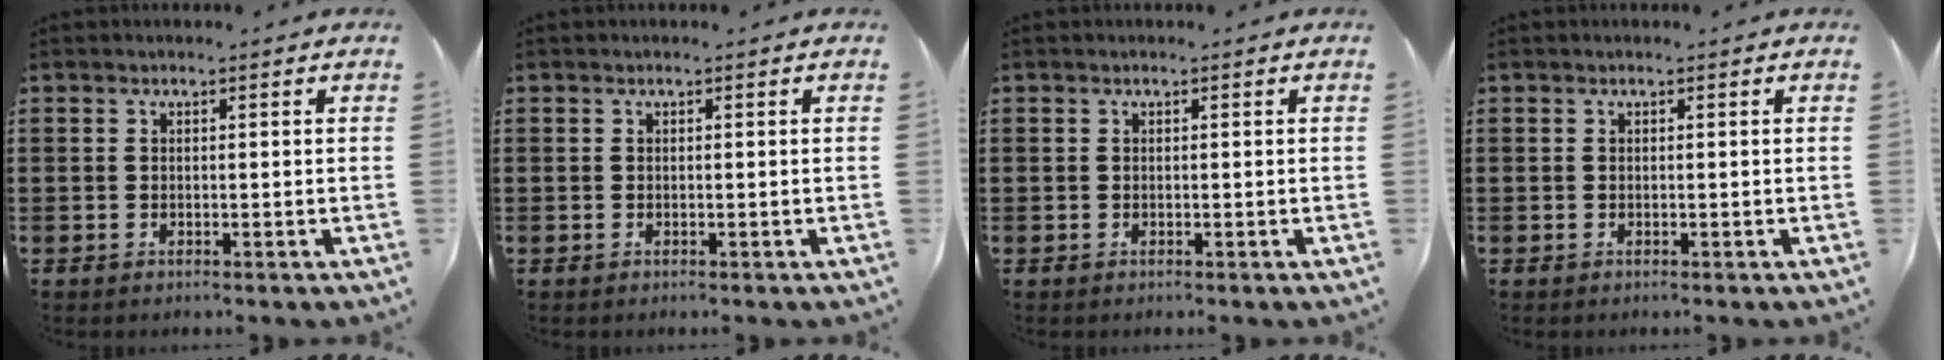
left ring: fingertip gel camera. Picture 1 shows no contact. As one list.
[{"total": 0.0}, {"total": 0.0}, {"total": 0.0}]